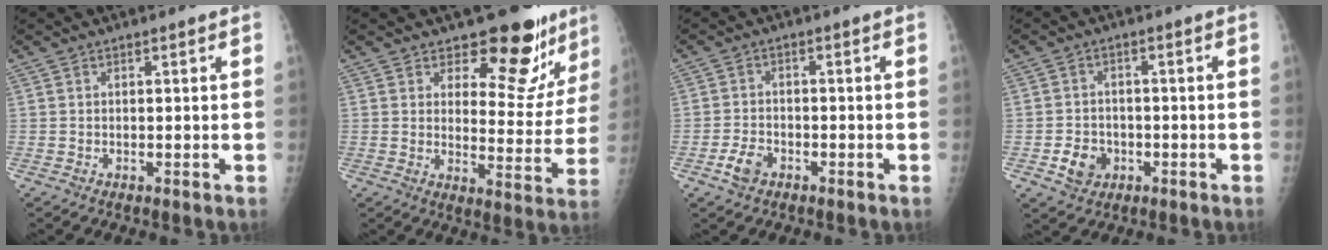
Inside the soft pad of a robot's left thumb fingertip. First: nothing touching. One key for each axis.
{"total": 13.8, "fx": 11.3, "fy": 6.0, "fz": 5.1, "tx": -0.011, "ty": -0.093, "tz": 0.141}
{"total": 3.8, "fx": -2.0, "fy": 2.4, "fz": 2.1, "tx": -0.038, "ty": 0.011, "tz": -0.037}
{"total": 5.2, "fx": -1.8, "fy": 4.3, "fz": 2.3, "tx": -0.023, "ty": 0.009, "tz": -0.025}